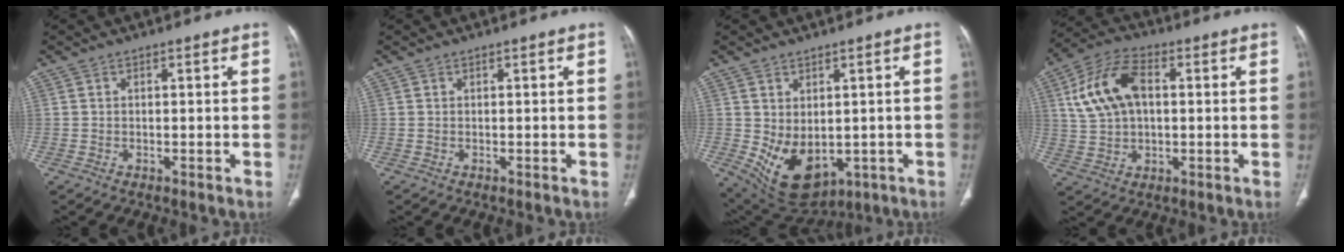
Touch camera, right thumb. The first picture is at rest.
{"total": 0.0}
{"total": 11.1, "force": [-1.7, 7.2, 8.2], "torque": [-0.124, -0.007, 0.006]}
{"total": 12.6, "force": [2.5, 7.7, 9.8], "torque": [-0.188, 0.019, 0.044]}